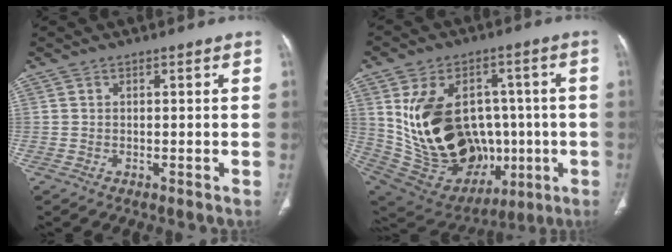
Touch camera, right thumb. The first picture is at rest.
{"total": 28.7, "force": [-0.7, 19.7, 20.8], "torque": [-0.357, 0.013, 0.035]}